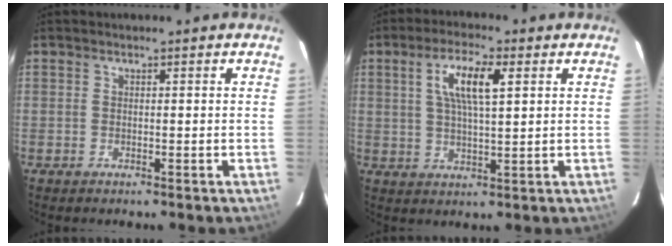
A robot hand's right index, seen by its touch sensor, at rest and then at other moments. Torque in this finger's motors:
{"motor_torque": [0.68, 0.55, 0.24, 0.11]}